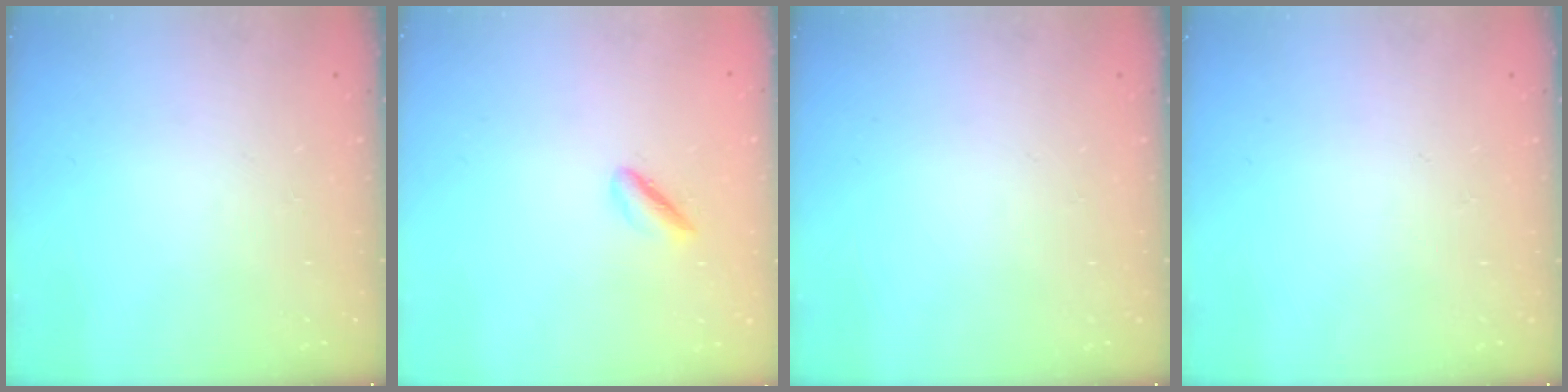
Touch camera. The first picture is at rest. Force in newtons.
{"total": 1.8, "press": 1.8, "slide": 0.4}
{"total": 0.0}
{"total": 0.0}